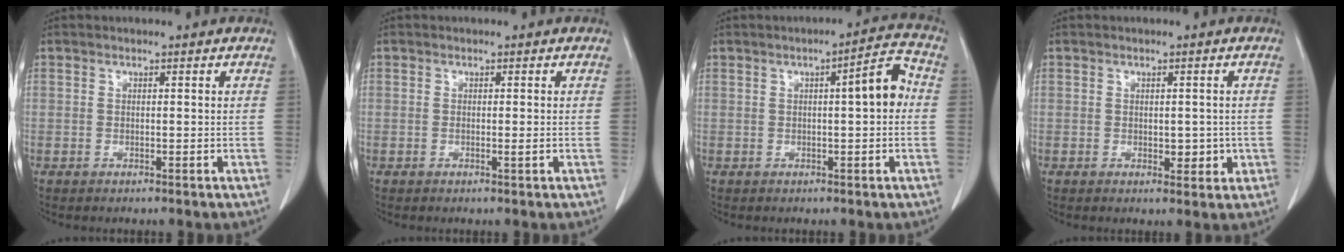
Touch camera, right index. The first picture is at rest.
{"total": 0.9, "force": [-0.2, -0.1, 0.8], "torque": [-0.014, -0.004, -0.002]}
{"total": 5.8, "force": [0.4, 0.9, 5.7], "torque": [-0.077, 0.020, 0.001]}
{"total": 2.8, "force": [-0.4, 1.7, 2.2], "torque": [-0.019, 0.000, 0.002]}